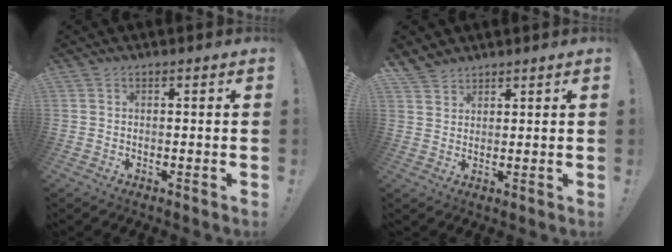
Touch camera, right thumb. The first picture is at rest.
{"total": 4.1, "force": [3.5, 1.9, 0.5], "torque": [-0.015, -0.020, 0.070]}